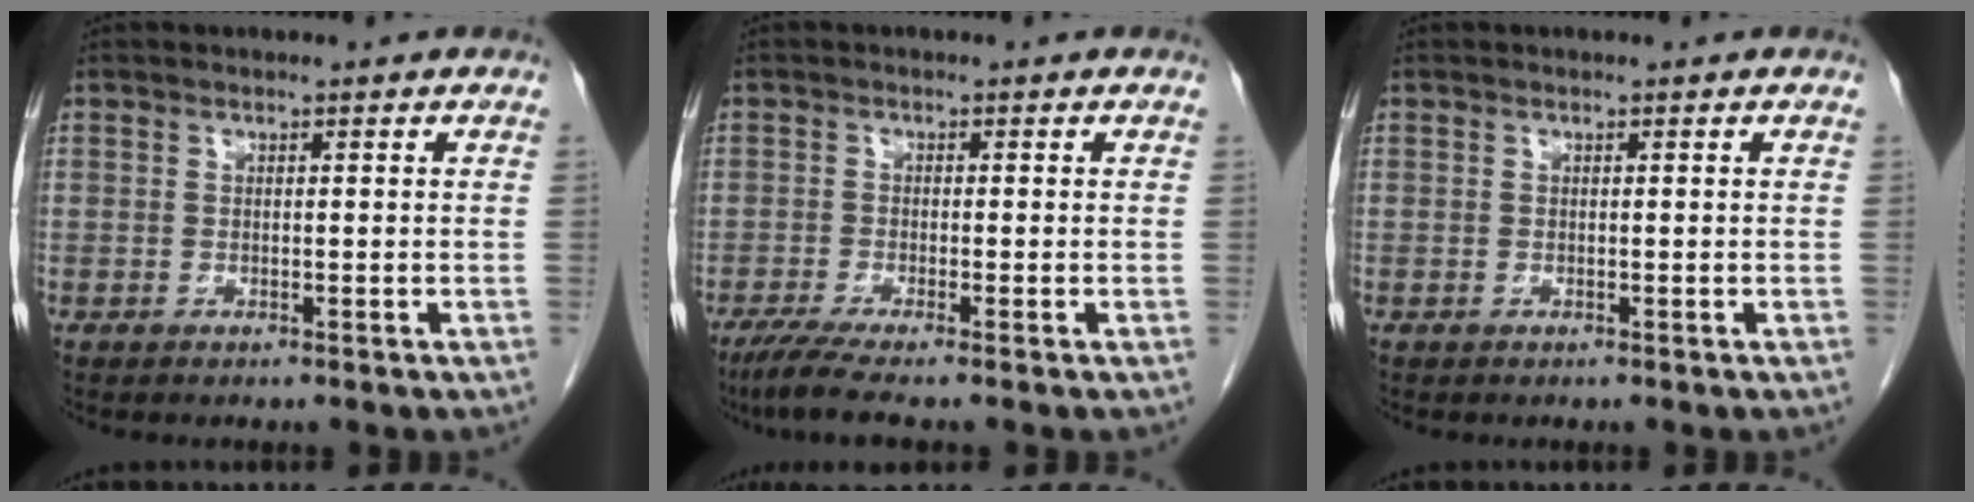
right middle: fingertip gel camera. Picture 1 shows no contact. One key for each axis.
{"total": 4.5, "fx": -3.4, "fy": -0.3, "fz": 3.0, "tx": -0.059, "ty": -0.014, "tz": -0.066}
{"total": 0.0}